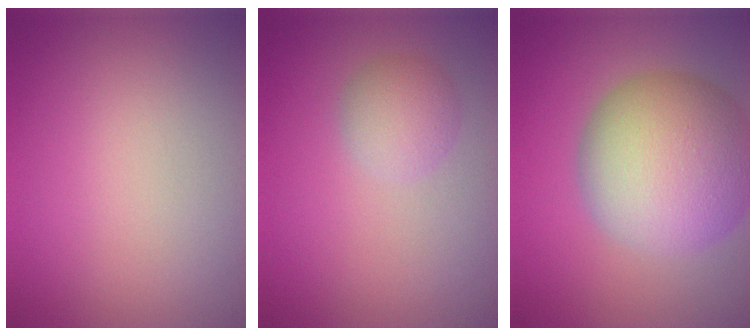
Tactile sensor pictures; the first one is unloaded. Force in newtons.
{"total": 2.4, "press": 2.4, "slide": 0.0}
{"total": 11.3, "press": 11.3, "slide": 0.4}